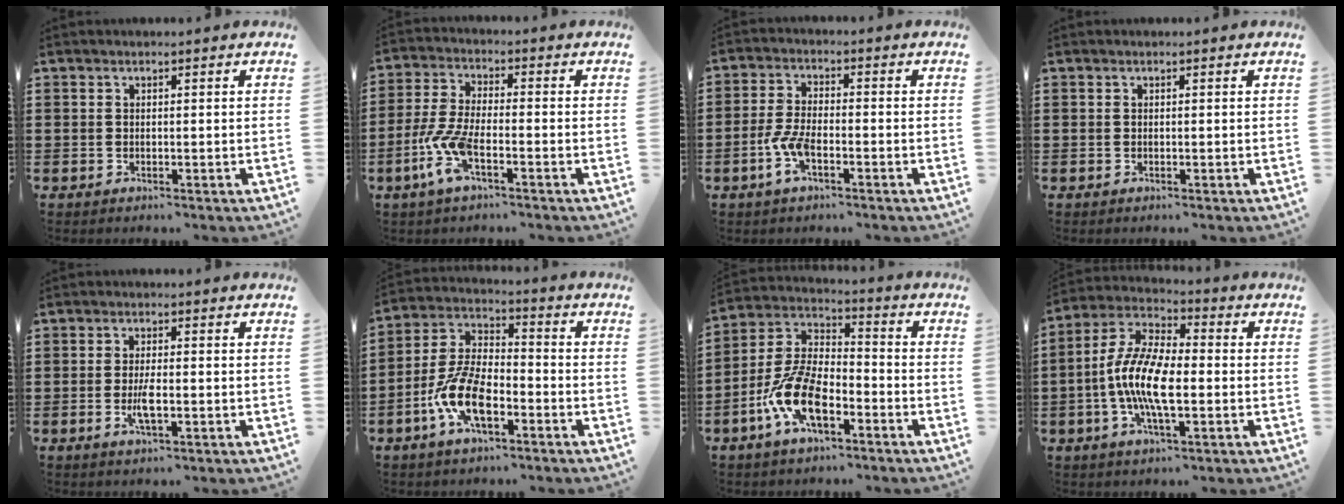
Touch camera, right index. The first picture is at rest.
{"total": 6.8, "force": [-3.3, 1.7, 5.7], "torque": [-0.154, -0.021, -0.070]}
{"total": 4.1, "force": [-1.8, 1.3, 3.5], "torque": [-0.089, -0.007, -0.040]}
{"total": 0.0}
{"total": 3.4, "force": [-0.9, 0.8, 3.2], "torque": [-0.069, -0.005, -0.020]}
{"total": 9.4, "force": [-4.2, 4.0, 7.4], "torque": [-0.177, -0.004, -0.083]}
{"total": 10.5, "force": [-5.1, 4.4, 8.1], "torque": [-0.194, 0.001, -0.102]}
{"total": 10.9, "force": [-2.4, 3.8, 10.0], "torque": [-0.230, -0.014, -0.051]}